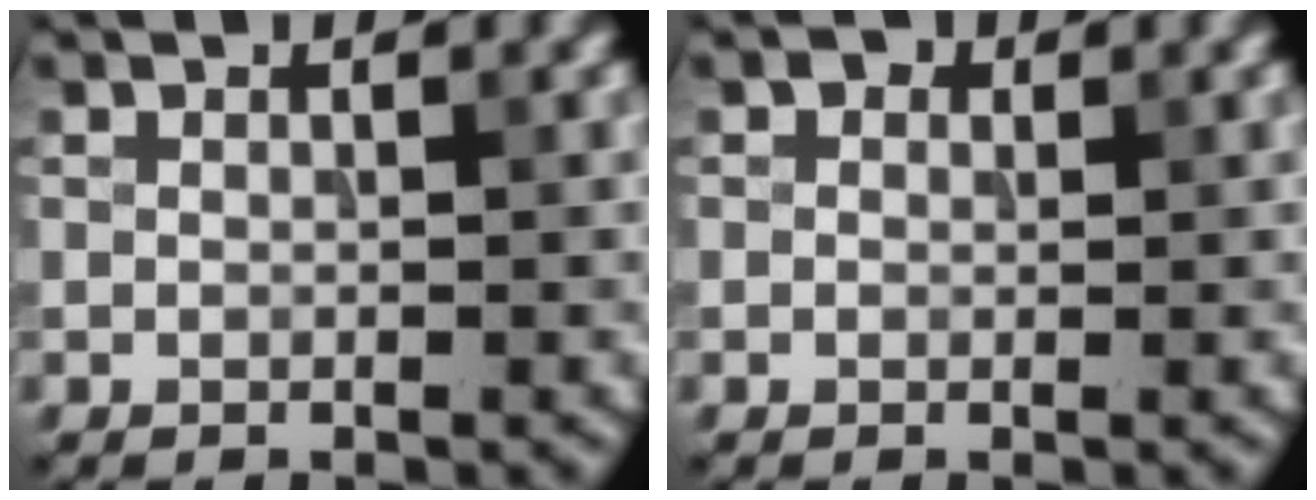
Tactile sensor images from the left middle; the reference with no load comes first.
{"total": 1.1, "force": [0.6, 0.7, 0.6], "torque": [-0.008, -0.002, 0.001]}